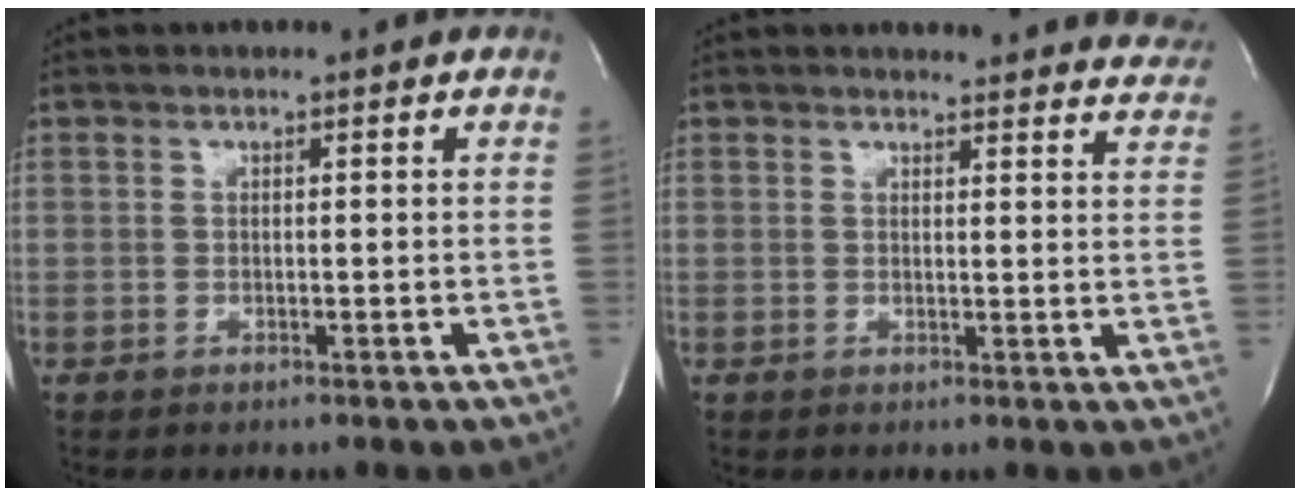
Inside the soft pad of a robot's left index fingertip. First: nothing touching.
{"total": 15.9, "force": [15.5, 3.1, 2.3], "torque": [-0.004, -0.050, 0.148]}